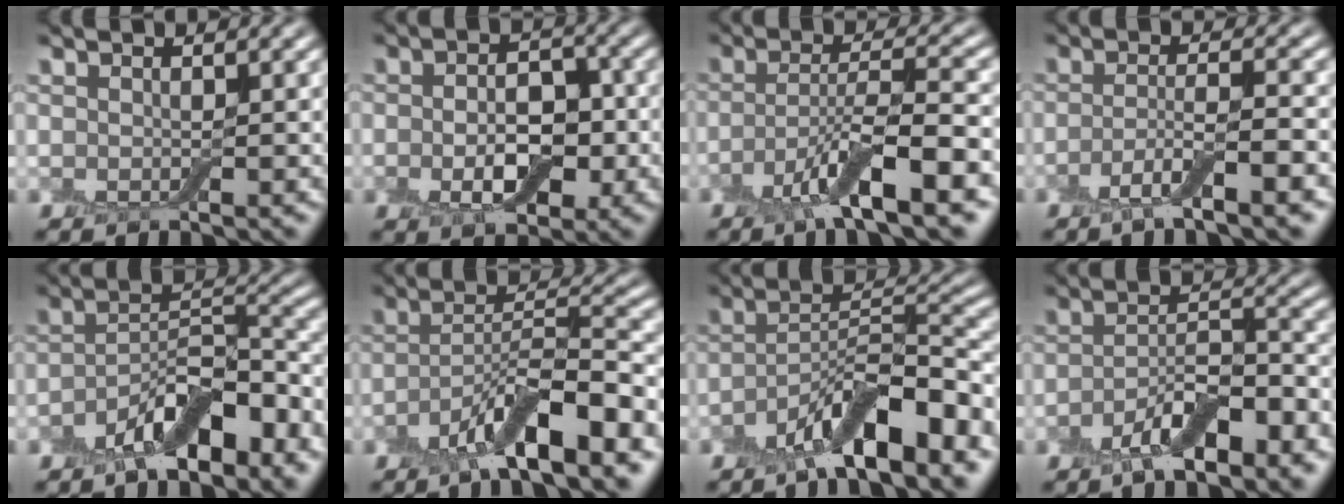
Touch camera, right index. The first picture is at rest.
{"total": 4.9, "force": [-1.2, 2.8, 3.9], "torque": [-0.067, -0.001, -0.021]}
{"total": 7.2, "force": [-3.4, 1.2, 6.2], "torque": [-0.109, 0.004, -0.068]}
{"total": 4.2, "force": [-2.2, 0.6, 3.5], "torque": [-0.066, -0.003, -0.048]}
{"total": 7.0, "force": [-4.1, 2.7, 5.0], "torque": [-0.083, 0.010, -0.074]}
{"total": 8.5, "force": [-4.6, 1.8, 6.9], "torque": [-0.117, 0.008, -0.086]}
{"total": 9.1, "force": [-5.3, 2.6, 7.0], "torque": [-0.112, 0.011, -0.090]}
{"total": 6.2, "force": [-3.6, 2.0, 4.6], "torque": [-0.083, 0.003, -0.064]}